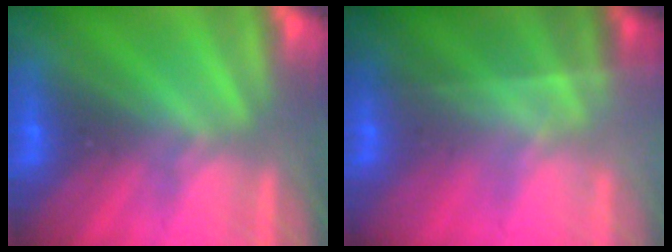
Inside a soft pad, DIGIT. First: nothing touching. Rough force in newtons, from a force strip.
{"total": 1.9}